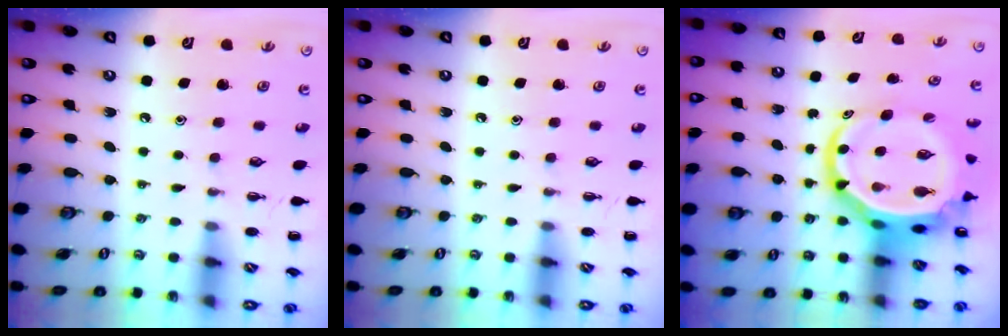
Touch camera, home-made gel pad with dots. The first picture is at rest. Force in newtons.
{"total": 0.0}
{"total": 9.1, "press": 8.8, "slide": 2.5}